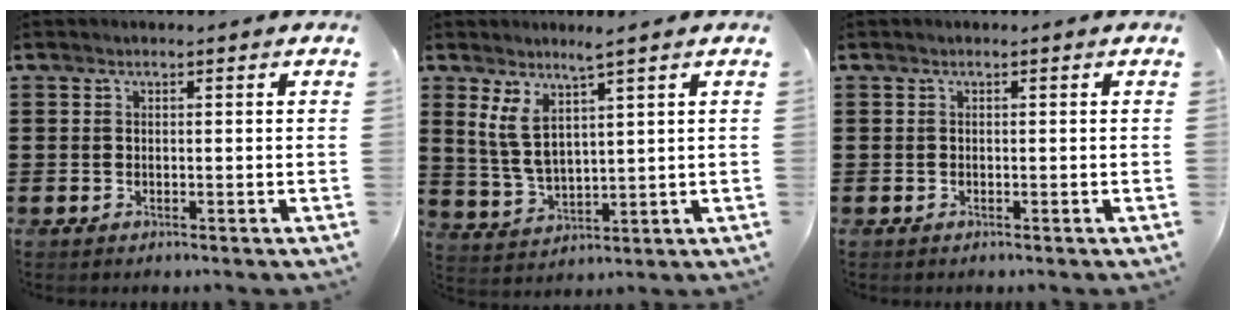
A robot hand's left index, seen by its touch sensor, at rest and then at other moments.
{"total": 5.8, "force": [3.0, 1.6, 4.8], "torque": [-0.116, -0.008, 0.048]}
{"total": 0.0}